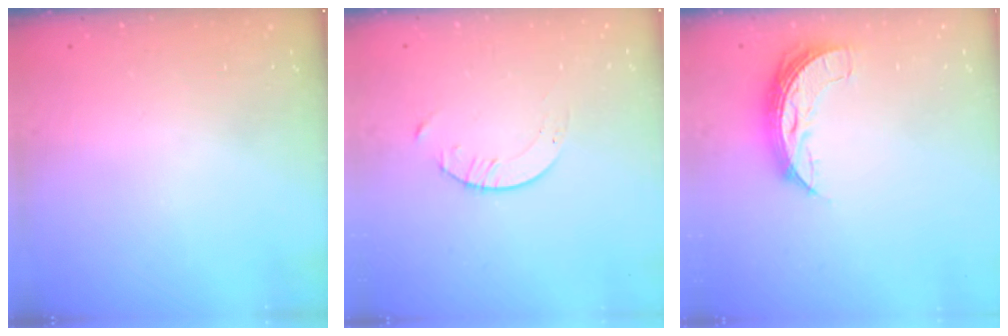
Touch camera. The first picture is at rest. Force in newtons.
{"total": 1.7, "press": 1.7, "slide": 0.2}
{"total": 7.0, "press": 7.0, "slide": 0.7}